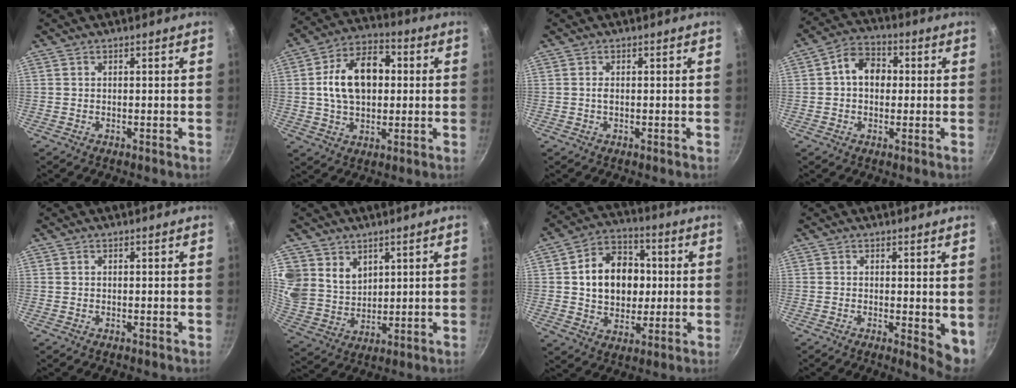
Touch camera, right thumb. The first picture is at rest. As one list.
[{"total": 14.7, "force": [1.5, 9.7, 10.9], "torque": [-0.153, 0.022, 0.015]}, {"total": 0.9, "force": [0.0, 0.5, 0.8], "torque": [-0.014, 0.002, 0.000]}, {"total": 8.1, "force": [0.8, 6.2, 5.2], "torque": [-0.053, 0.019, -0.002]}, {"total": 0.0}, {"total": 12.5, "force": [6.1, 9.8, 4.8], "torque": [-0.087, -0.026, 0.135]}, {"total": 15.3, "force": [1.5, 11.8, 9.6], "torque": [-0.114, 0.017, 0.021]}, {"total": 5.3, "force": [0.2, 2.2, 4.8], "torque": [-0.054, -0.009, 0.005]}]